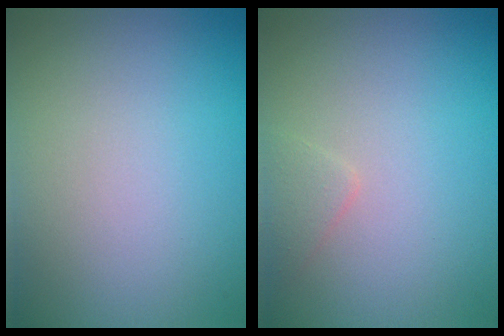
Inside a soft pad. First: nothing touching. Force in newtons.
{"total": 1.1, "press": 1.1, "slide": 0.1}